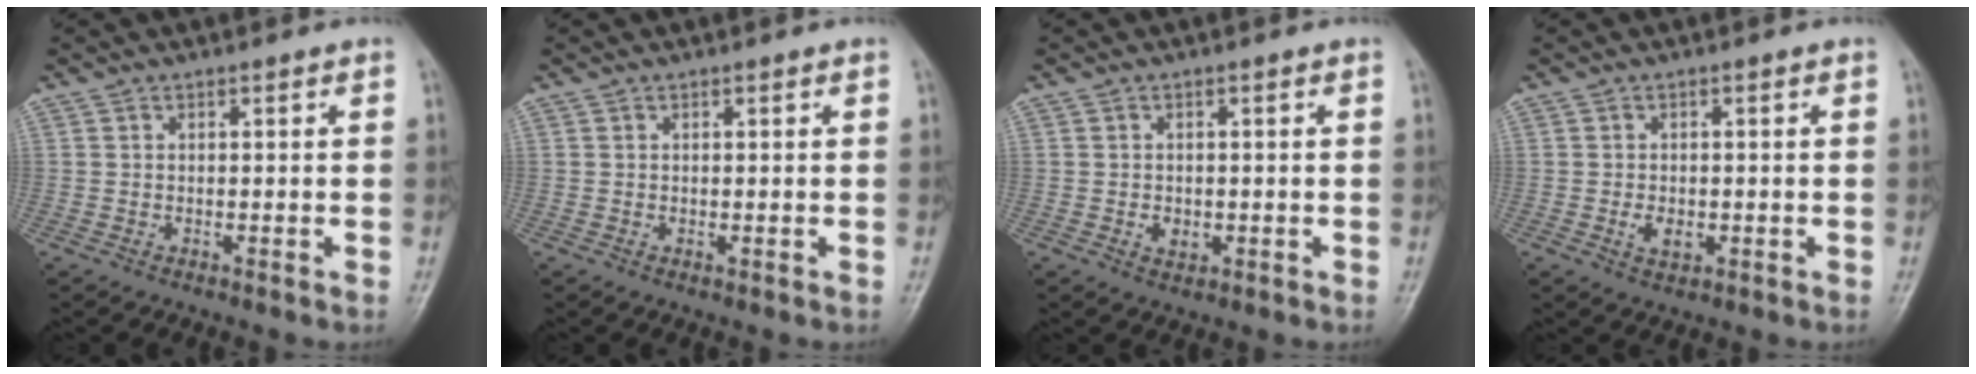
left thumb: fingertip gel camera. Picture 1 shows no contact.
{"total": 0.6, "force": [0.2, 0.2, 0.5], "torque": [-0.007, 0.001, 0.004]}
{"total": 2.2, "force": [-0.4, 1.7, 1.4], "torque": [-0.016, -0.001, -0.002]}
{"total": 2.8, "force": [-0.6, 1.9, 2.1], "torque": [-0.033, -0.002, -0.007]}